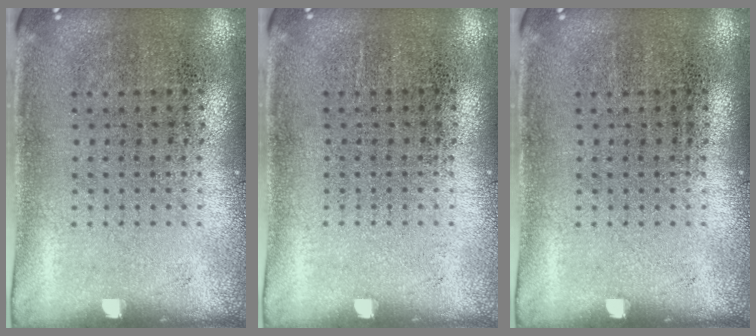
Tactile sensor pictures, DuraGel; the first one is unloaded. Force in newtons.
{"total": 0.0}
{"total": 0.0}